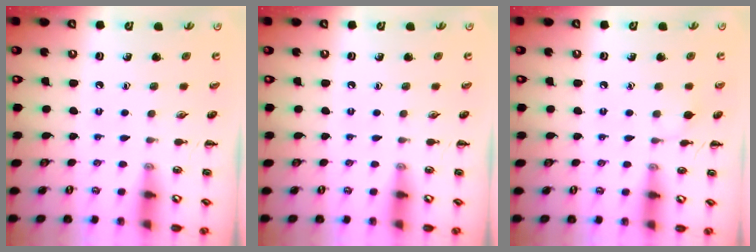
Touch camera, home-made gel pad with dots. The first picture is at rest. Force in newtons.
{"total": 0.0}
{"total": 5.5, "press": 5.2, "slide": 1.7}